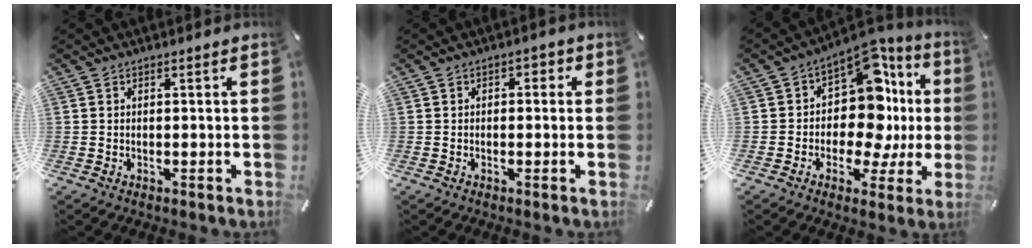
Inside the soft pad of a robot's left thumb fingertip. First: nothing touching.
{"total": 1.5, "force": [-0.6, 1.0, 0.9], "torque": [-0.017, 0.007, -0.013]}
{"total": 14.0, "force": [3.2, 8.4, 10.8], "torque": [-0.163, -0.048, 0.049]}